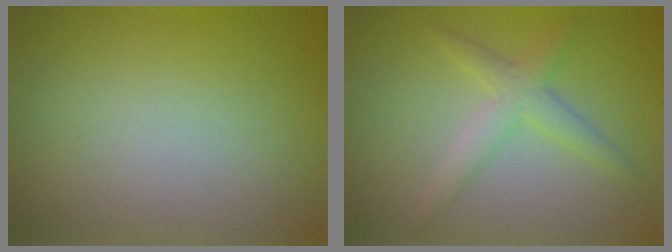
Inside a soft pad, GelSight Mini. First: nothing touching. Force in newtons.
{"total": 2.9, "press": 2.9, "slide": 0.1}